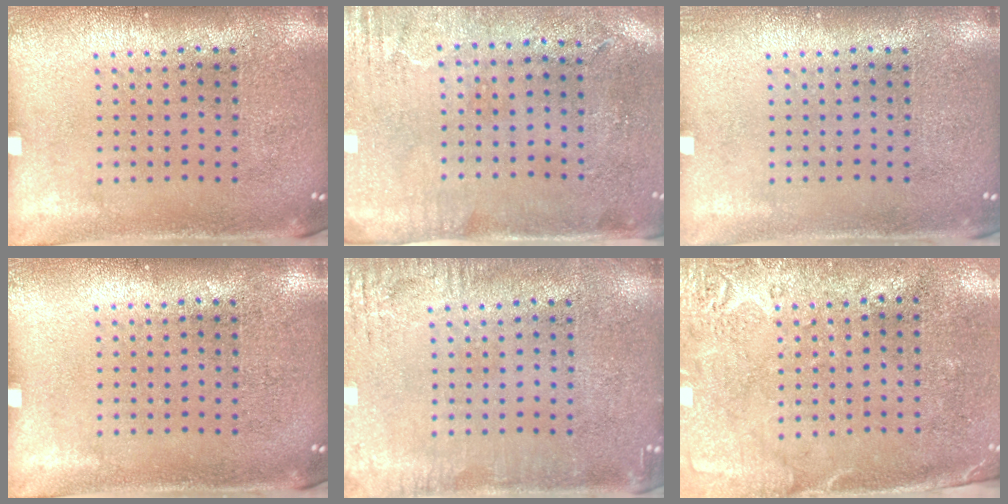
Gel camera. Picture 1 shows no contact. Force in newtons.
{"total": 3.0, "press": 2.4, "slide": 1.8}
{"total": 0.7, "press": 0.7, "slide": 0.0}
{"total": 0.0}
{"total": 2.7, "press": 2.7, "slide": 0.2}
{"total": 2.7, "press": 2.2, "slide": 1.6}